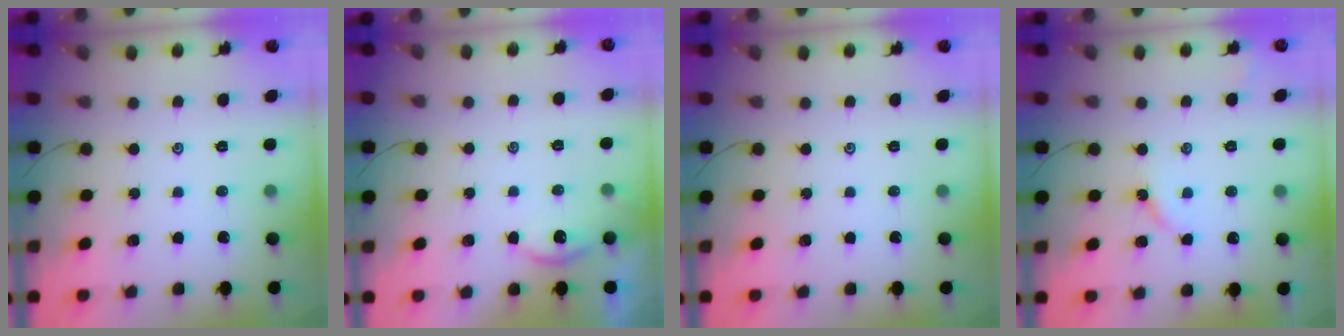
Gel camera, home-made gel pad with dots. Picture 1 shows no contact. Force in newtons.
{"total": 1.9, "press": 1.9, "slide": 0.3}
{"total": 0.0}
{"total": 2.8, "press": 2.8, "slide": 0.4}